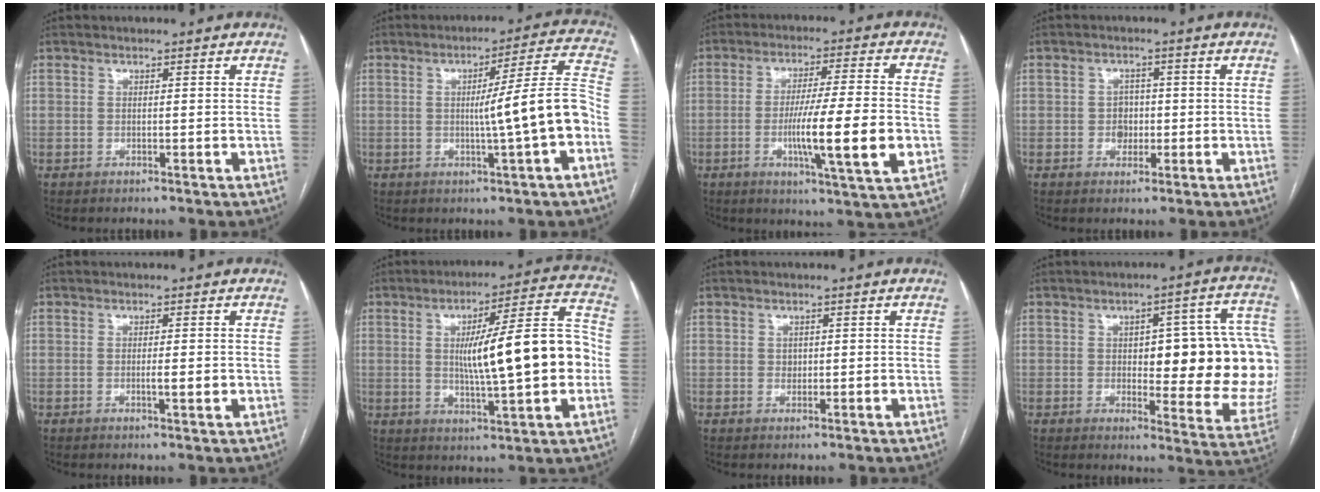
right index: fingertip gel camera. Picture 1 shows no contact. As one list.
[{"total": 11.5, "force": [-2.3, -1.0, 11.2], "torque": [-0.156, 0.012, -0.036]}, {"total": 13.3, "force": [-3.0, 0.1, 12.9], "torque": [-0.215, -0.015, -0.053]}, {"total": 2.7, "force": [-0.4, 2.3, 1.4], "torque": [-0.013, 0.006, -0.004]}, {"total": 2.1, "force": [-0.3, 0.2, 2.1], "torque": [-0.036, -0.002, -0.005]}, {"total": 16.9, "force": [-0.6, 2.0, 16.8], "torque": [-0.253, 0.022, -0.007]}, {"total": 1.1, "force": [0.1, 0.9, 0.6], "torque": [-0.008, 0.001, 0.003]}, {"total": 20.9, "force": [0.6, 6.4, 19.9], "torque": [-0.183, 0.027, 0.019]}]